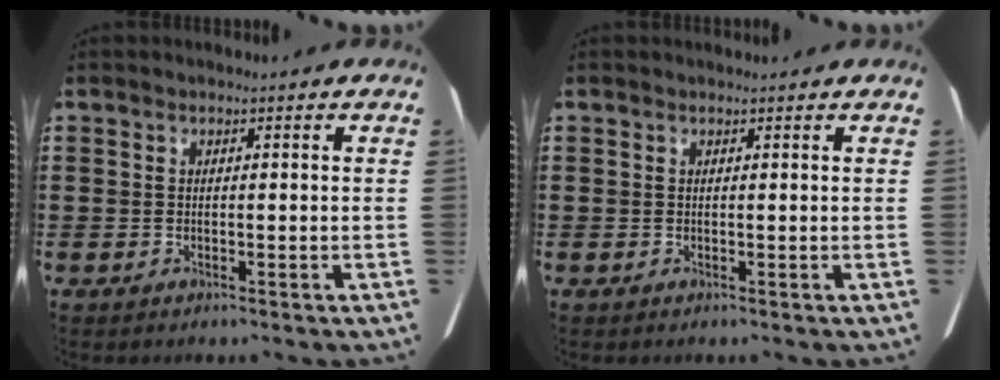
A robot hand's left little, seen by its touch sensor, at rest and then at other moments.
{"total": 0.0}